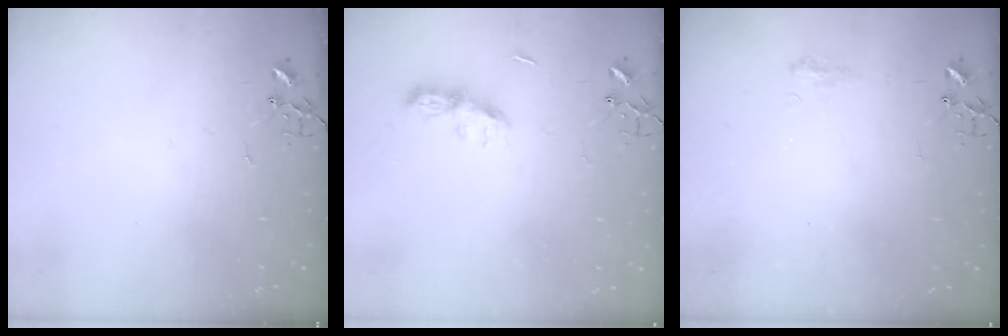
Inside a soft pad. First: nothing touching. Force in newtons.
{"total": 7.8, "press": 7.8, "slide": 0.4}
{"total": 6.9, "press": 6.9, "slide": 0.7}